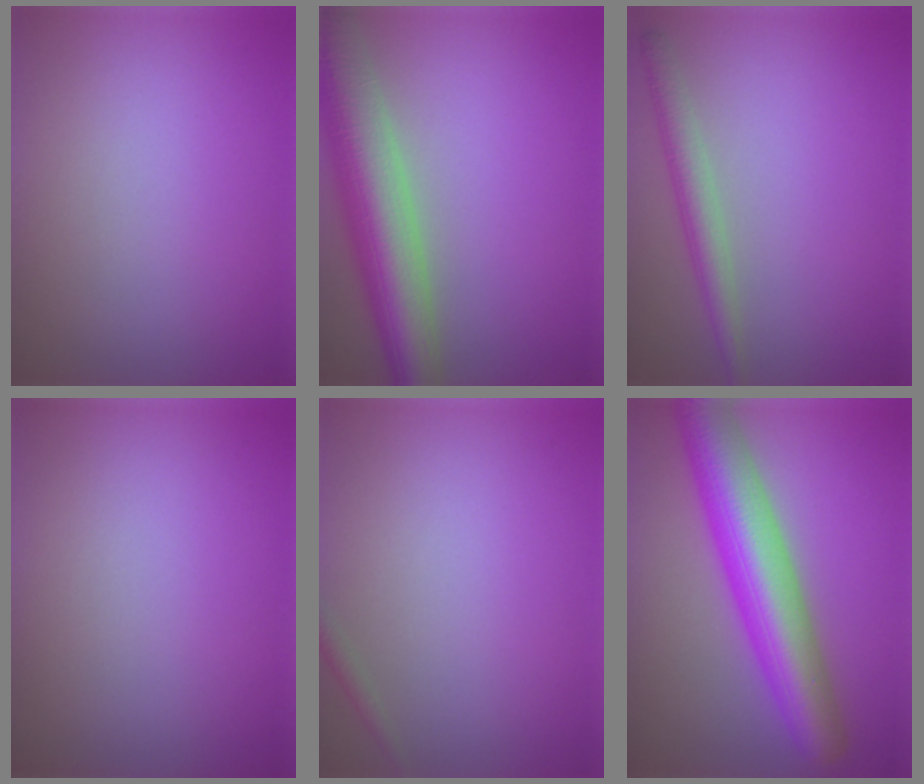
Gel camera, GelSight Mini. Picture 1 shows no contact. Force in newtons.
{"total": 9.3, "press": 9.3, "slide": 0.6}
{"total": 2.8, "press": 2.8, "slide": 0.2}
{"total": 0.0}
{"total": 0.8, "press": 0.8, "slide": 0.1}
{"total": 9.6, "press": 9.5, "slide": 0.4}